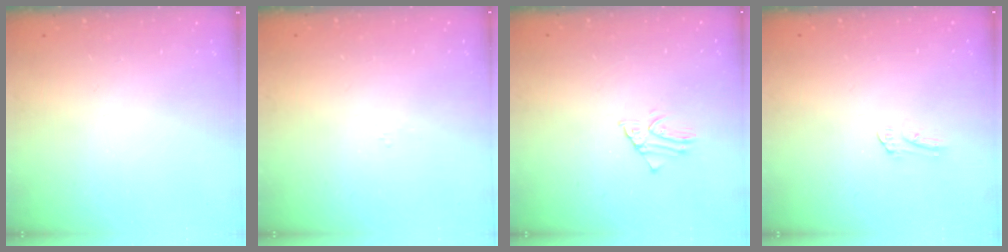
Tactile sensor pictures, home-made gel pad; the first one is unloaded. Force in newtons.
{"total": 3.0, "press": 3.0, "slide": 0.1}
{"total": 1.5, "press": 1.5, "slide": 0.1}
{"total": 3.8, "press": 3.8, "slide": 0.3}